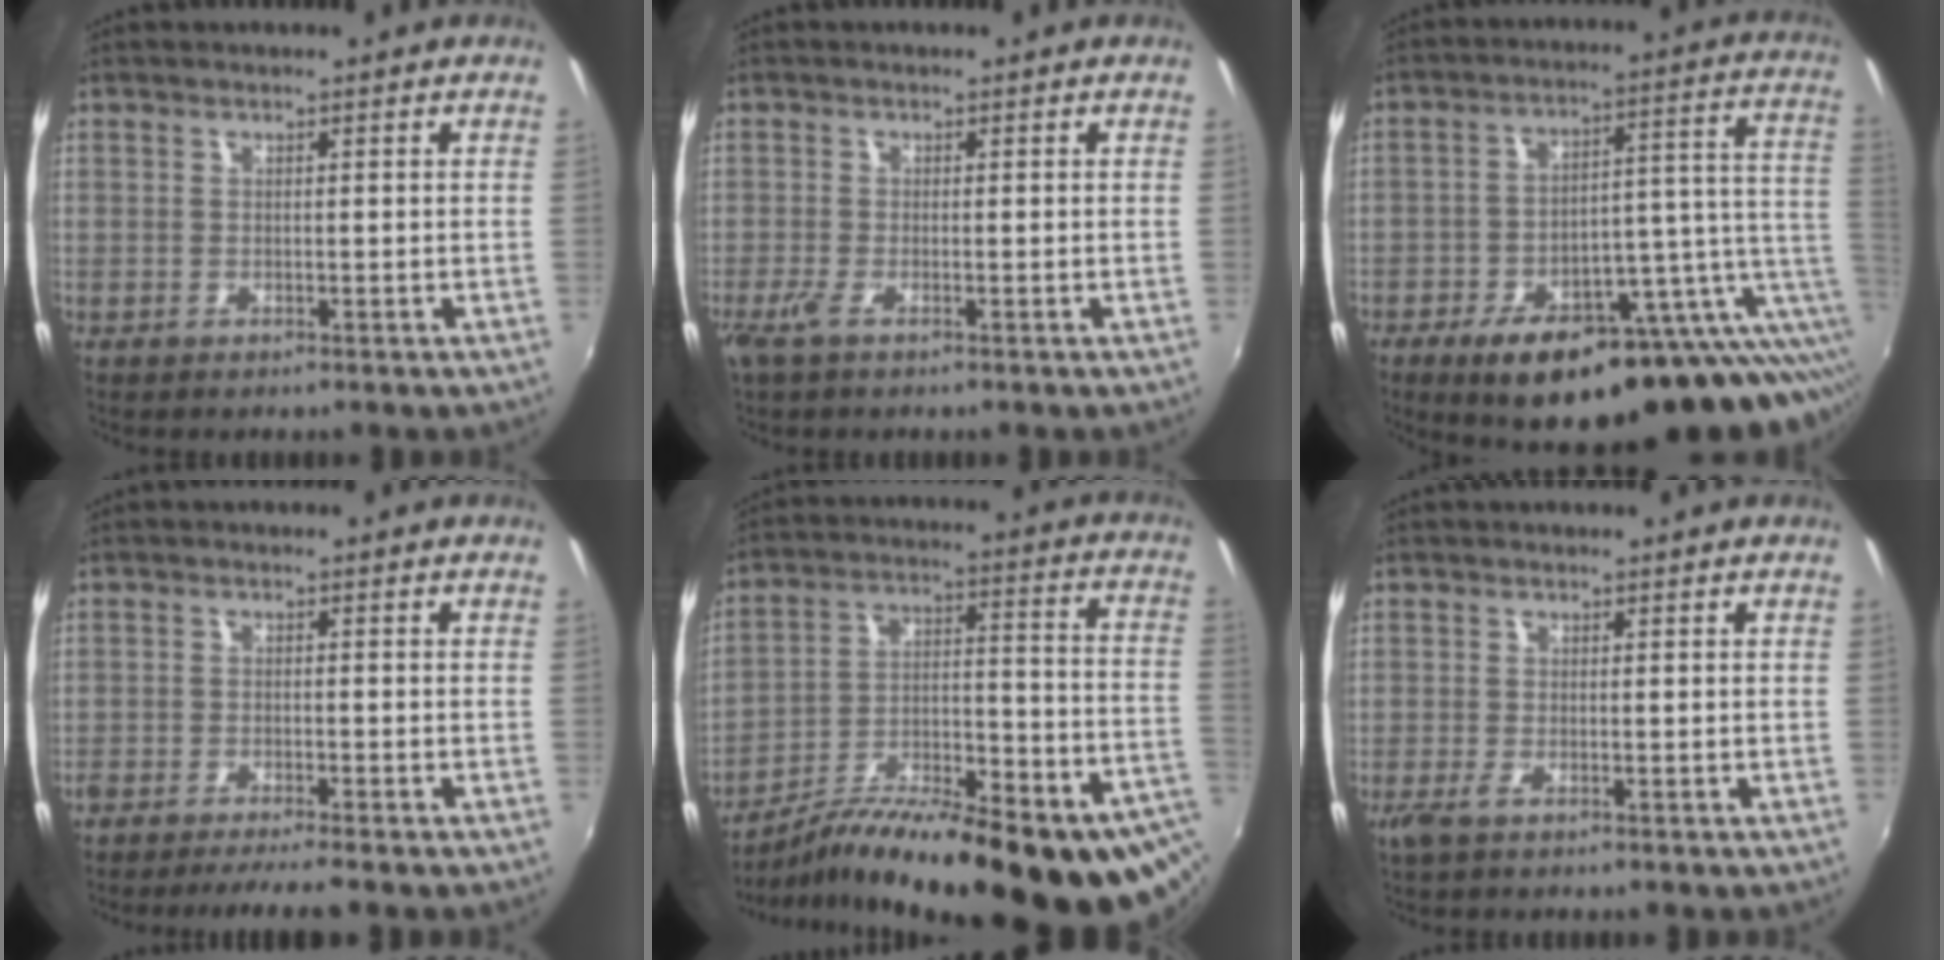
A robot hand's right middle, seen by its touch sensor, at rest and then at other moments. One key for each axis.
{"total": 2.0, "fx": -1.2, "fy": 0.0, "fz": 1.6, "tx": -0.035, "ty": -0.008, "tz": -0.024}
{"total": 25.9, "fx": -13.3, "fy": 9.8, "fz": 20.0, "tx": -0.263, "ty": 0.002, "tz": -0.176}
{"total": 5.1, "fx": -4.5, "fy": -0.3, "fz": 2.3, "tx": -0.057, "ty": -0.007, "tz": -0.075}
{"total": 30.2, "fx": -20.9, "fy": 6.9, "fz": 20.6, "tx": -0.277, "ty": -0.031, "tz": -0.304}
{"total": 1.7, "fx": -1.0, "fy": 0.0, "fz": 1.4, "tx": -0.029, "ty": -0.006, "tz": -0.018}